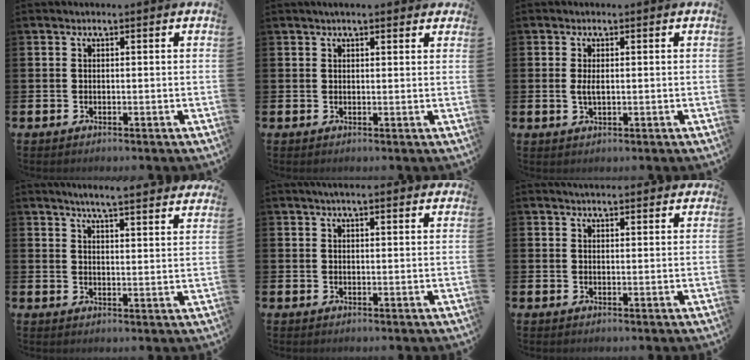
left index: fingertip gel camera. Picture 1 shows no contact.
{"total": 2.1, "force": [1.8, 0.6, 0.9], "torque": [-0.010, -0.001, 0.031]}
{"total": 1.7, "force": [0.1, 0.7, 1.6], "torque": [-0.031, 0.003, 0.001]}
{"total": 5.3, "force": [5.1, -0.5, 1.1], "torque": [-0.034, -0.033, 0.088]}
{"total": 3.0, "force": [2.8, 0.3, 1.2], "torque": [-0.018, -0.008, 0.047]}
{"total": 2.8, "force": [2.7, 0.3, 0.4], "torque": [-0.010, -0.007, 0.049]}